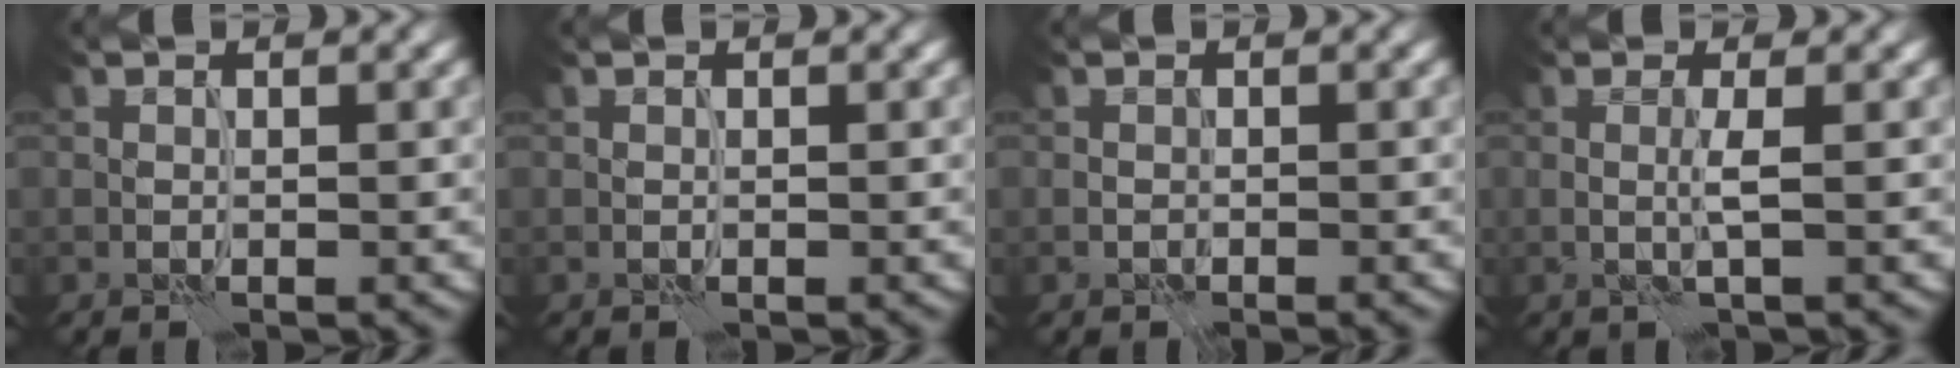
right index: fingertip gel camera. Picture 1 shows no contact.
{"total": 0.0}
{"total": 0.6, "force": [-0.2, 0.5, 0.3], "torque": [-0.005, -0.002, -0.001]}
{"total": 1.1, "force": [-0.3, -0.8, 0.7], "torque": [-0.021, -0.001, -0.008]}